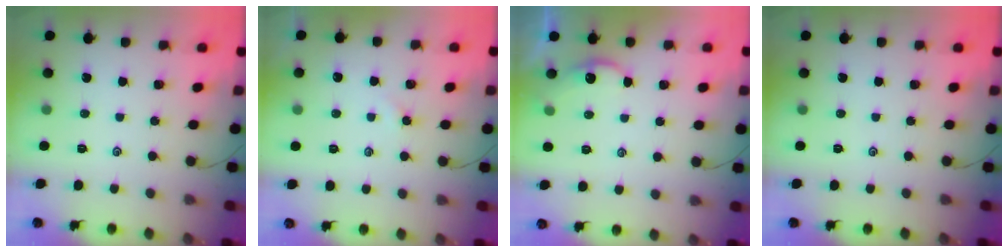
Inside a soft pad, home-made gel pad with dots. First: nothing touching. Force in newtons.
{"total": 1.7, "press": 1.6, "slide": 0.4}
{"total": 2.2, "press": 2.2, "slide": 0.2}
{"total": 0.0}